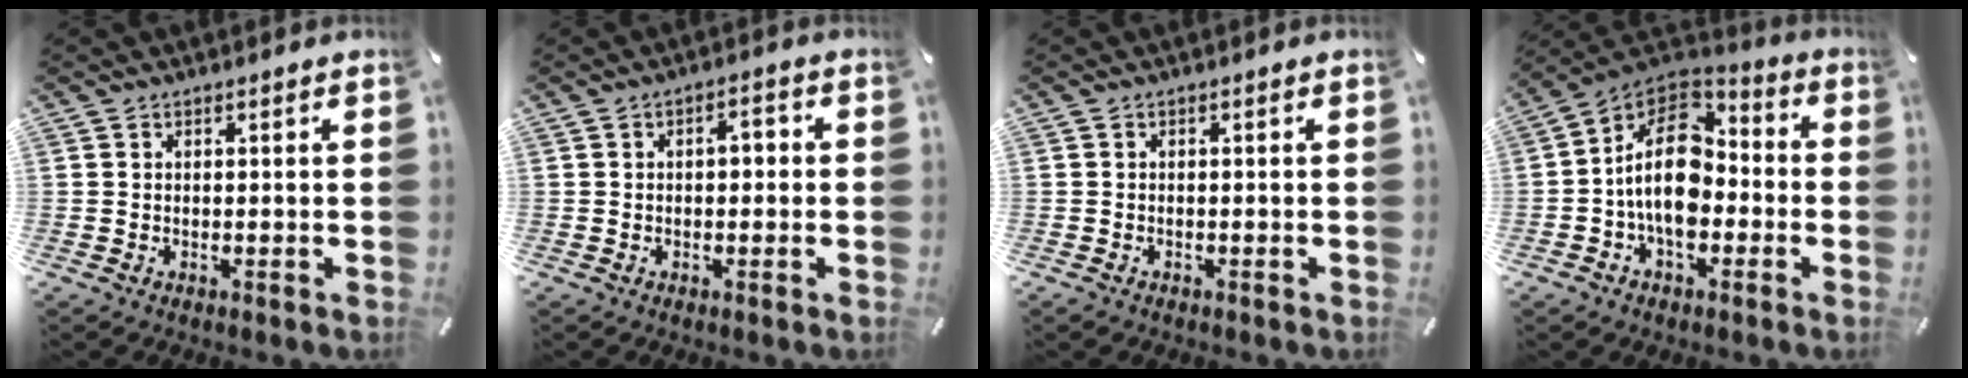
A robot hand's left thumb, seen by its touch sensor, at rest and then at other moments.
{"total": 3.2, "force": [-0.6, 1.8, 2.5], "torque": [-0.041, 0.012, -0.017]}
{"total": 0.6, "force": [-0.4, 0.4, 0.1], "torque": [-0.002, 0.003, -0.011]}
{"total": 16.0, "force": [-2.4, 10.9, 11.4], "torque": [-0.214, 0.013, -0.049]}